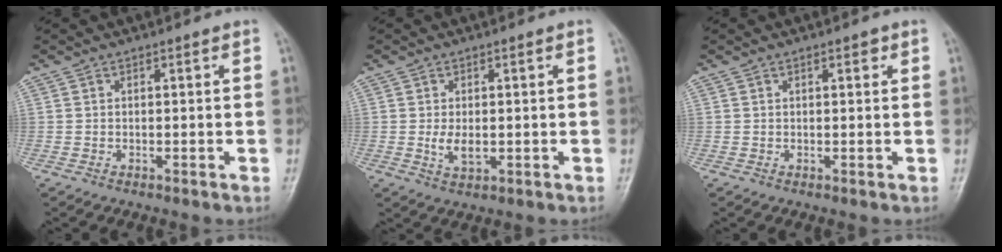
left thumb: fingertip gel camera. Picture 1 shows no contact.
{"total": 3.5, "force": [-0.2, 1.8, 2.9], "torque": [-0.053, -0.007, 0.001]}
{"total": 1.3, "force": [0.6, 0.5, 1.0], "torque": [-0.009, 0.001, 0.007]}